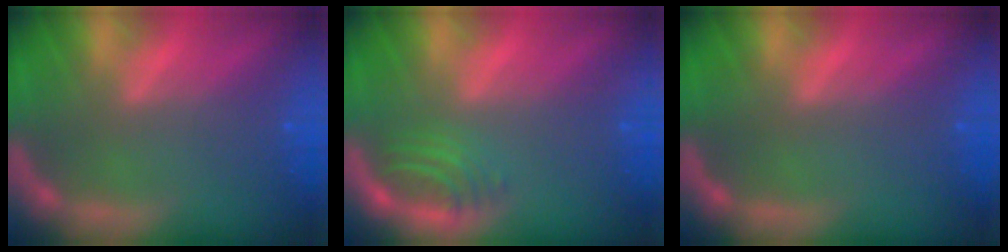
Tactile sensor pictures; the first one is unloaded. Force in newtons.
{"total": 2.9}
{"total": 0.0}